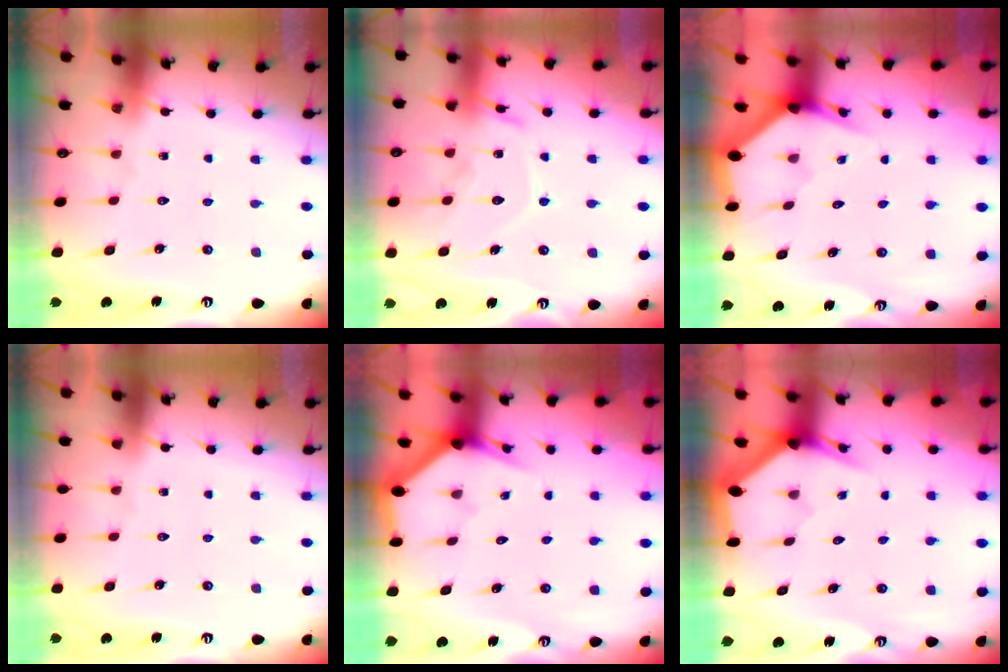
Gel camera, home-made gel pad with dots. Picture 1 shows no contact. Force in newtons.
{"total": 13.2, "press": 13.2, "slide": 1.2}
{"total": 2.8, "press": 2.8, "slide": 0.2}
{"total": 0.0}
{"total": 2.8, "press": 2.8, "slide": 0.1}
{"total": 3.0, "press": 3.0, "slide": 0.0}